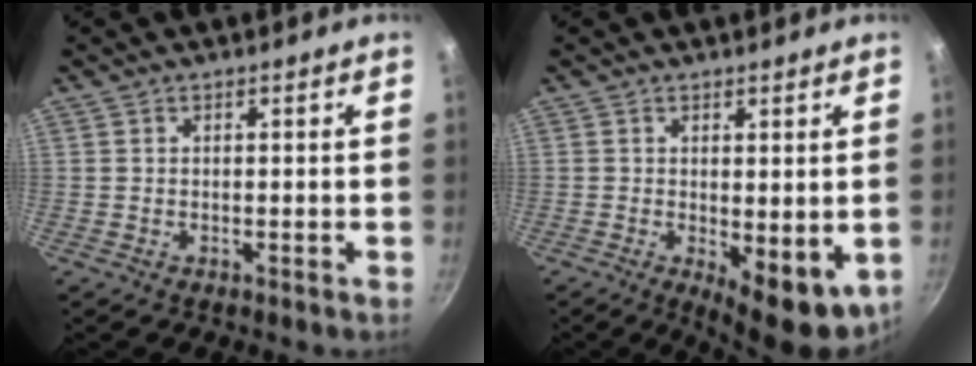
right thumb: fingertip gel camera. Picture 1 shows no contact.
{"total": 8.9, "force": [-1.1, 3.7, 8.0], "torque": [-0.087, -0.008, -0.002]}